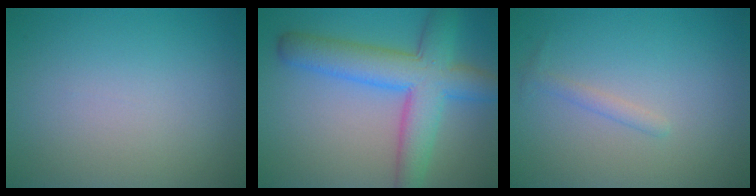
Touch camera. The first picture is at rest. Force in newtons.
{"total": 7.9, "press": 7.9, "slide": 0.2}
{"total": 1.0, "press": 1.0, "slide": 0.0}